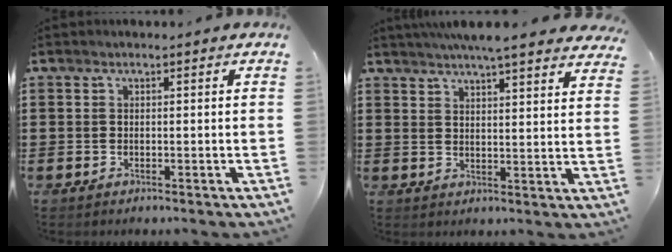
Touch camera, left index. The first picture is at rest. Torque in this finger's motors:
{"motor_torque": [2.14, 0.00, 0.35, 0.10]}